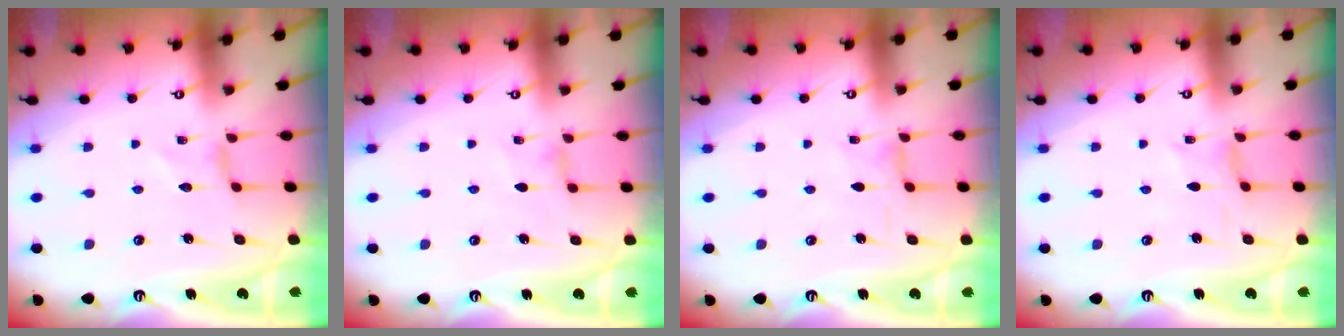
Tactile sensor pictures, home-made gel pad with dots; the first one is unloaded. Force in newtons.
{"total": 0.6, "press": 0.6, "slide": 0.2}
{"total": 0.5, "press": 0.5, "slide": 0.2}
{"total": 0.0}